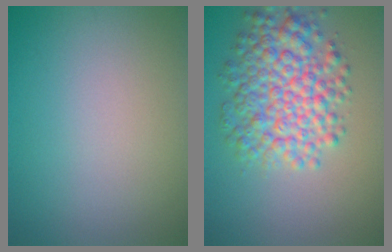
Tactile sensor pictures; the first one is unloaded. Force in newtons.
{"total": 6.8, "press": 6.8, "slide": 0.2}